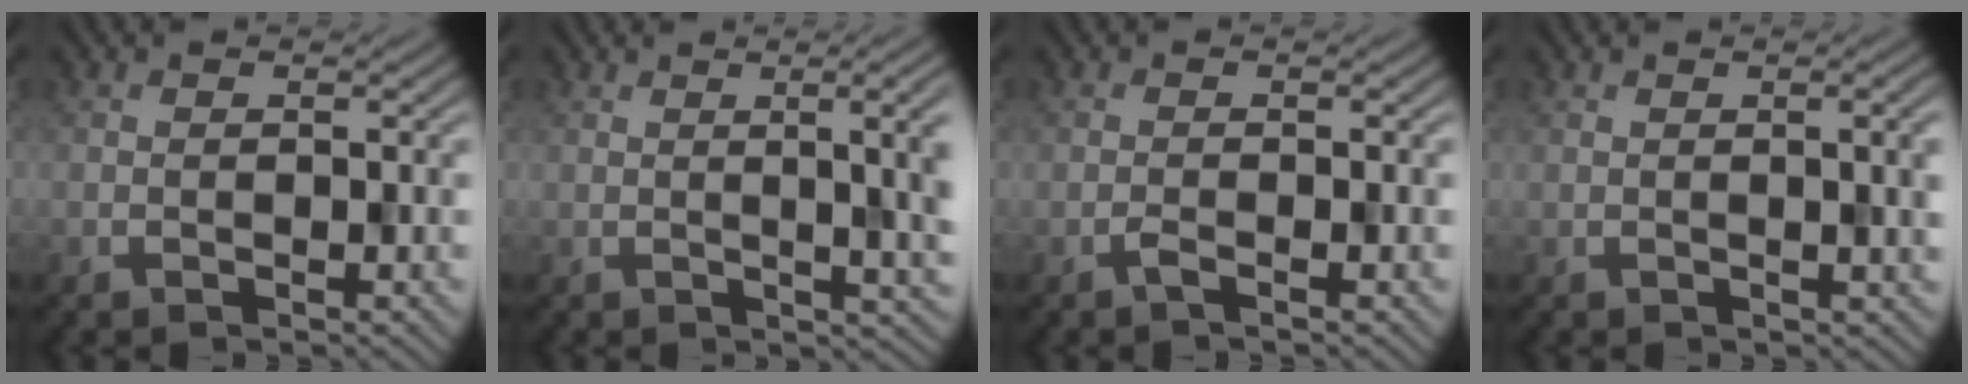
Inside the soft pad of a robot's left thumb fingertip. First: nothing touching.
{"total": 8.0, "force": [1.1, 2.7, 7.4], "torque": [-0.073, 0.008, 0.017]}
{"total": 0.7, "force": [-0.4, 0.0, 0.6], "torque": [-0.014, 0.002, -0.012]}
{"total": 3.4, "force": [0.6, 0.8, 3.2], "torque": [-0.041, 0.003, 0.011]}